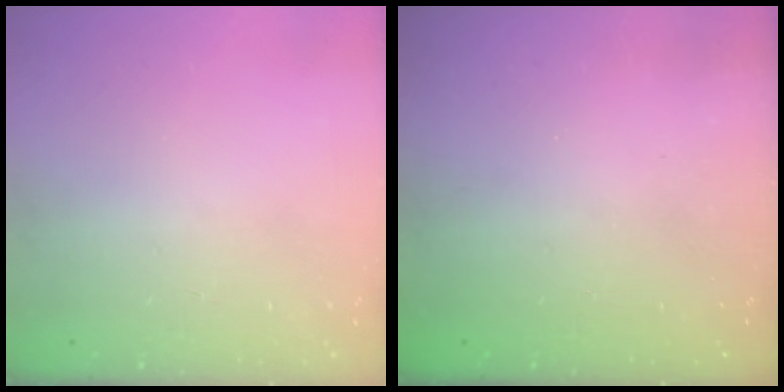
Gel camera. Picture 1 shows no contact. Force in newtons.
{"total": 2.3, "press": 2.2, "slide": 0.8}